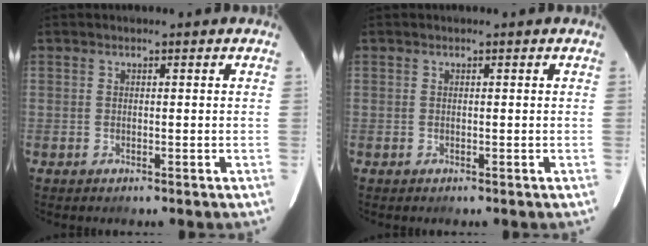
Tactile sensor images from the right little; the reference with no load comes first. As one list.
[{"total": 0.0}]